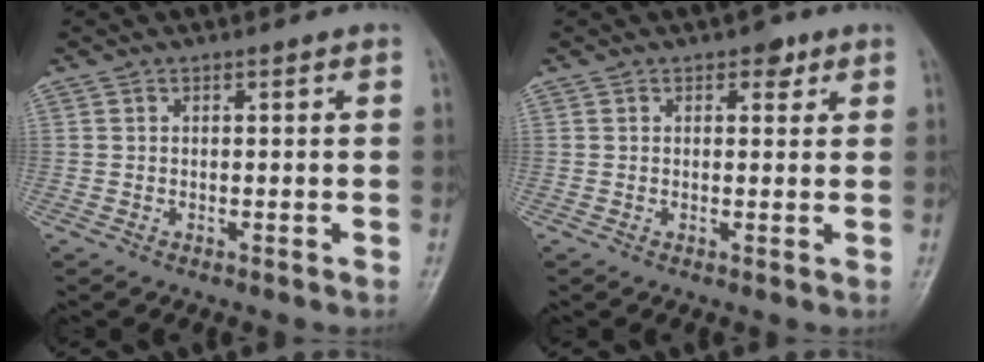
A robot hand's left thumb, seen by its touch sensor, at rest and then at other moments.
{"total": 2.3, "force": [1.2, 1.5, 1.2], "torque": [0.000, -0.003, 0.013]}